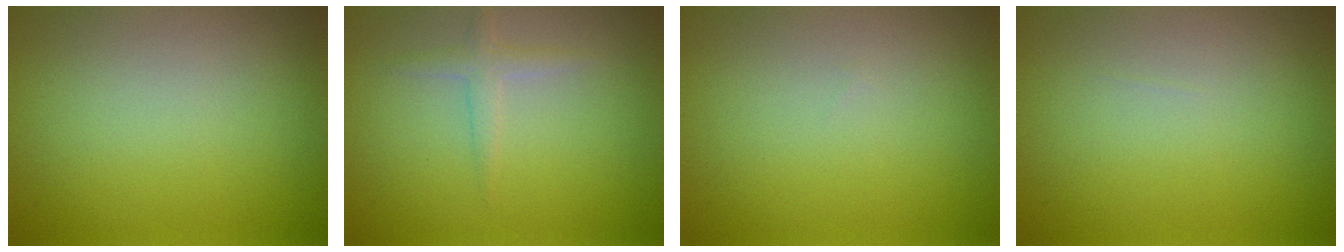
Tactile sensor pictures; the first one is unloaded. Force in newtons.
{"total": 1.5, "press": 1.5, "slide": 0.1}
{"total": 0.0}
{"total": 0.0}